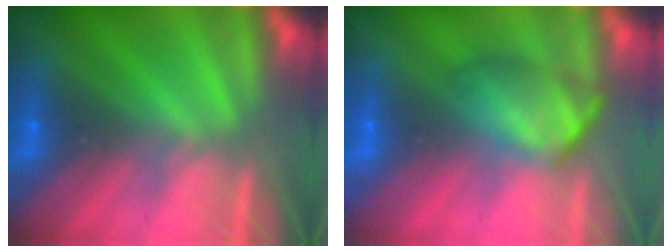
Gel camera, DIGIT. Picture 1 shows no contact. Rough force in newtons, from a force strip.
{"total": 4.3}